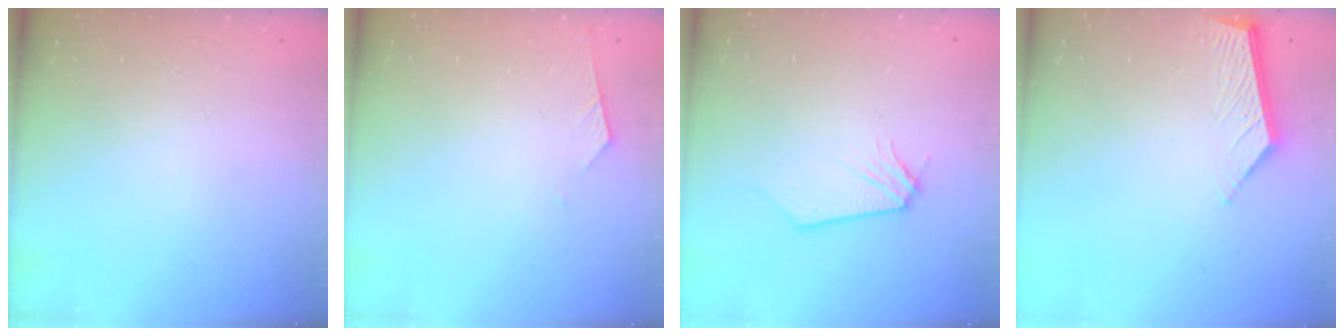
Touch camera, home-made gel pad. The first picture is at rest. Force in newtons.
{"total": 4.4, "press": 4.4, "slide": 0.5}
{"total": 0.0}
{"total": 6.0, "press": 6.0, "slide": 0.6}